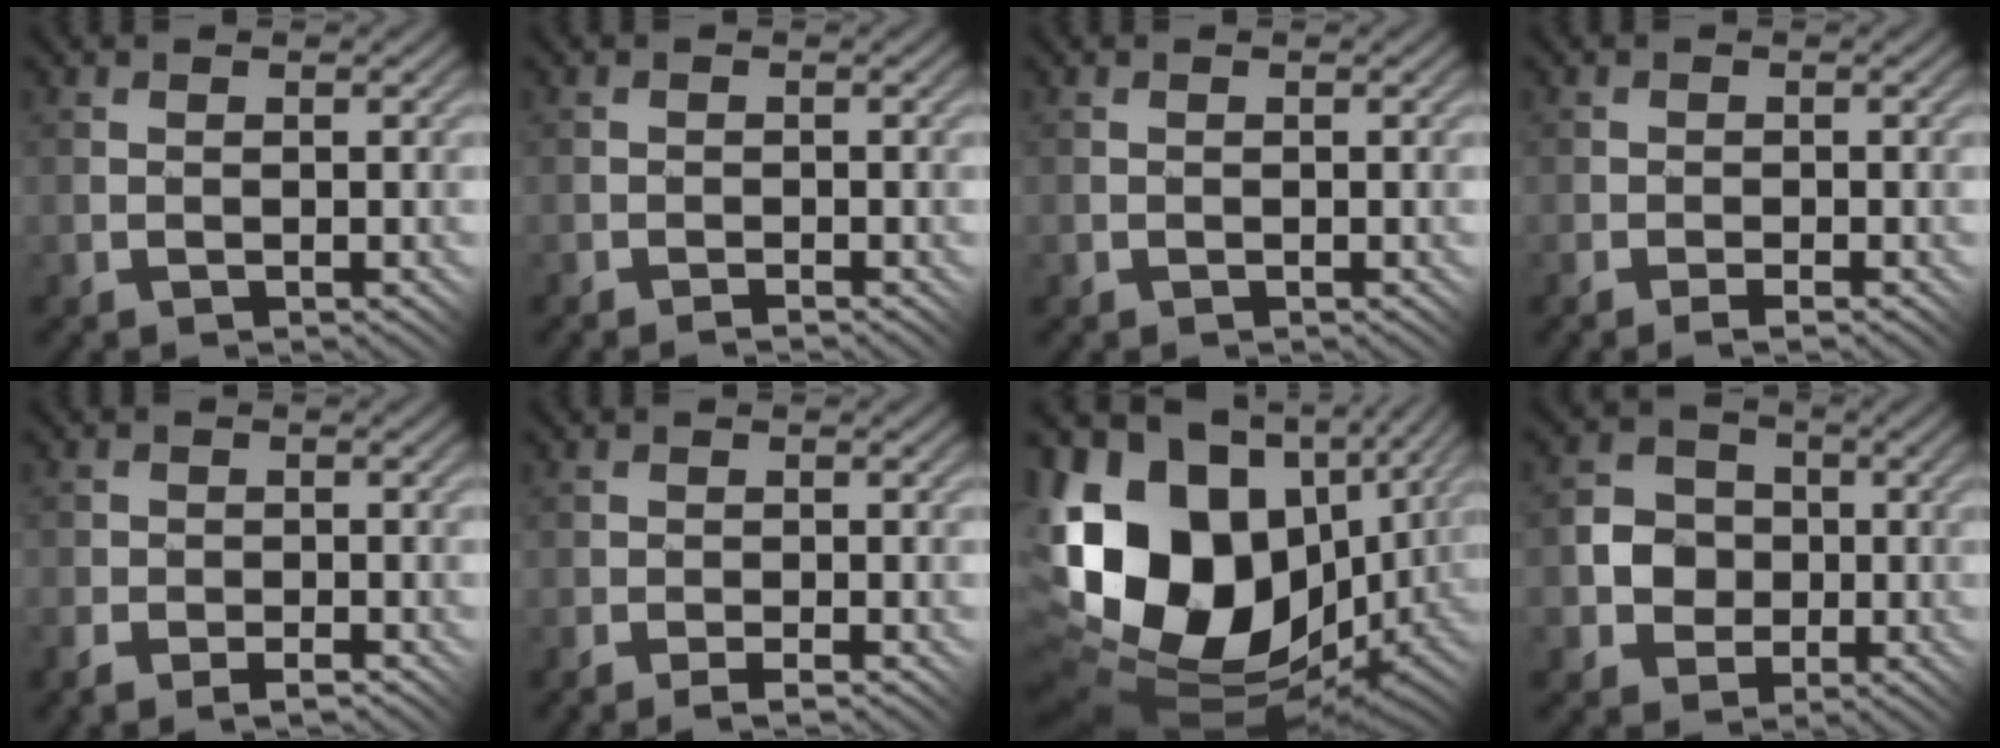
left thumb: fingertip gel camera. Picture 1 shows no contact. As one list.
[{"total": 0.6, "force": [-0.5, 0.0, -0.3], "torque": [0.009, 0.001, -0.014]}, {"total": 0.0}, {"total": 1.1, "force": [-0.9, 0.3, 0.6], "torque": [-0.006, 0.001, -0.018]}, {"total": 3.6, "force": [-2.3, 2.3, 1.6], "torque": [-0.016, -0.002, -0.046]}, {"total": 1.5, "force": [-1.2, 0.4, 0.7], "torque": [-0.009, 0.002, -0.024]}, {"total": 19.9, "force": [1.7, 14.0, 14.1], "torque": [-0.314, -0.015, 0.063]}, {"total": 5.3, "force": [-0.7, 4.9, 1.9], "torque": [-0.043, -0.002, -0.038]}]